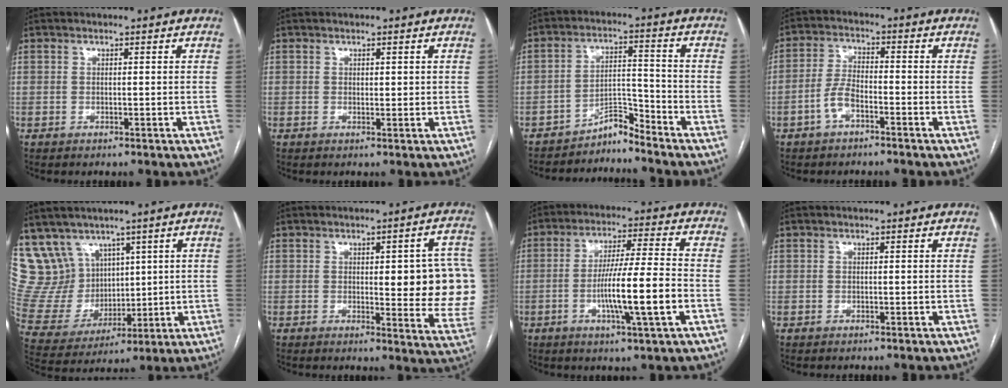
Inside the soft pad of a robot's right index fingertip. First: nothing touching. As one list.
[{"total": 1.0, "force": [0.4, 0.6, 0.7], "torque": [-0.007, -0.003, 0.007]}, {"total": 4.2, "force": [-4.2, 0.2, 0.1], "torque": [0.009, 0.015, -0.072]}, {"total": 4.5, "force": [-2.4, 1.8, 3.3], "torque": [-0.074, 0.012, -0.049]}, {"total": 12.8, "force": [8.2, 9.5, 2.4], "torque": [-0.074, 0.054, 0.192]}, {"total": 14.6, "force": [0.9, 3.8, 14.0], "torque": [-0.126, 0.004, 0.015]}, {"total": 11.6, "force": [-3.1, -0.1, 11.1], "torque": [-0.200, -0.002, -0.055]}, {"total": 0.0}]